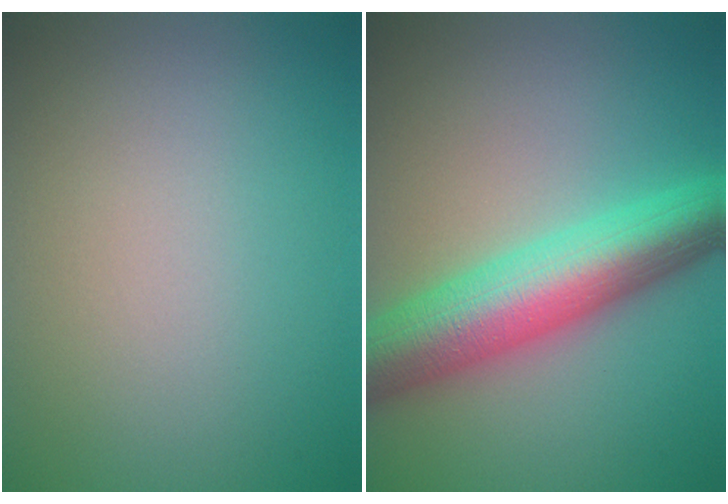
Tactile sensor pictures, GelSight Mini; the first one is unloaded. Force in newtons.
{"total": 9.2, "press": 9.2, "slide": 0.4}